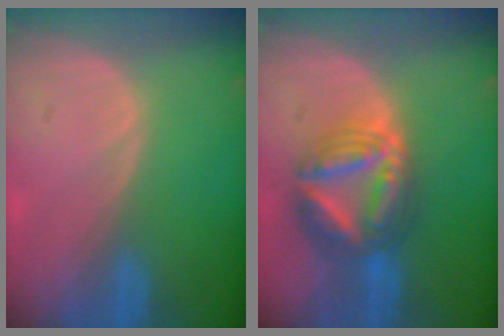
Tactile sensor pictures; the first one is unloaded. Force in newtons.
{"total": 9.1, "press": 9.1, "slide": 0.9}